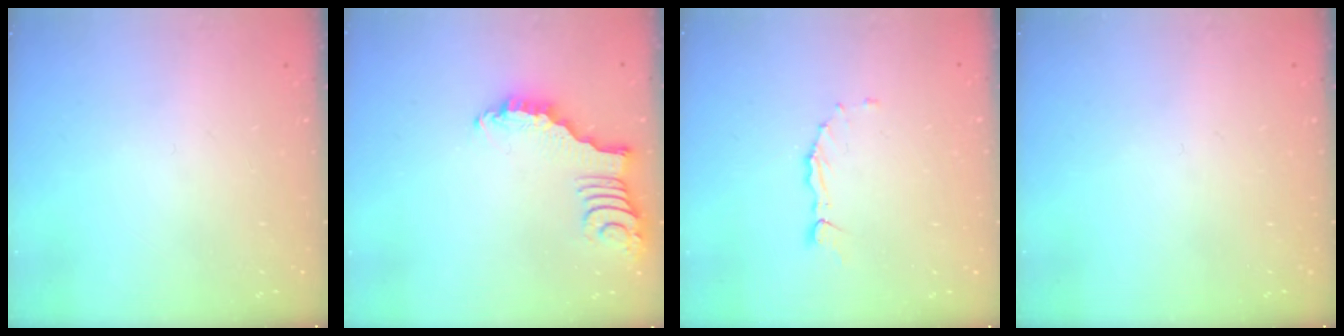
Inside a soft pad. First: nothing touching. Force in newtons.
{"total": 2.4, "press": 2.4, "slide": 0.3}
{"total": 2.2, "press": 2.2, "slide": 0.2}
{"total": 0.0}